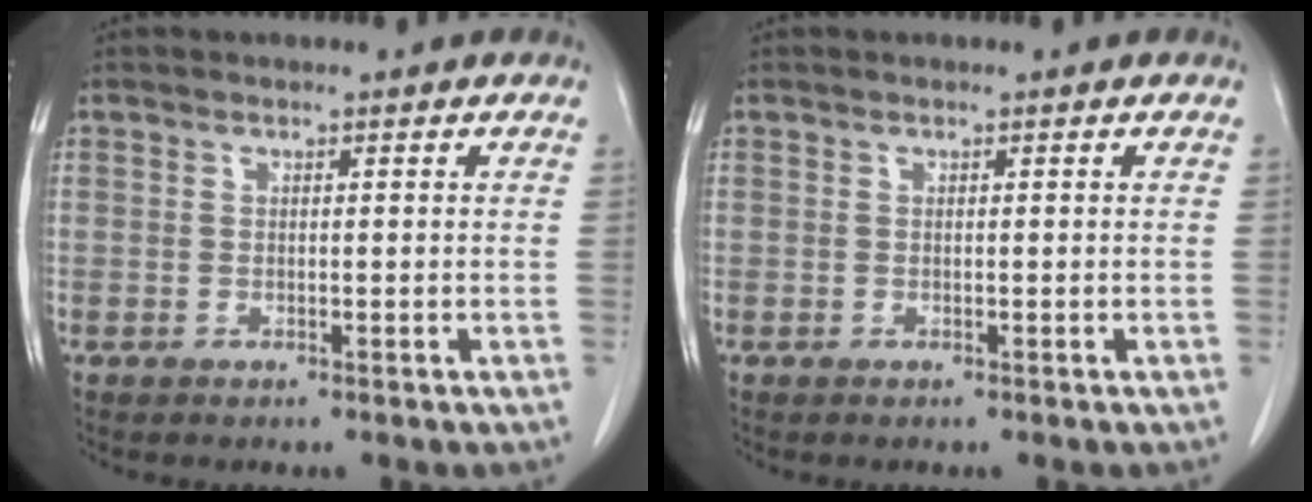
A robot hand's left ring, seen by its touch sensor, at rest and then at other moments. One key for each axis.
{"total": 0.0}